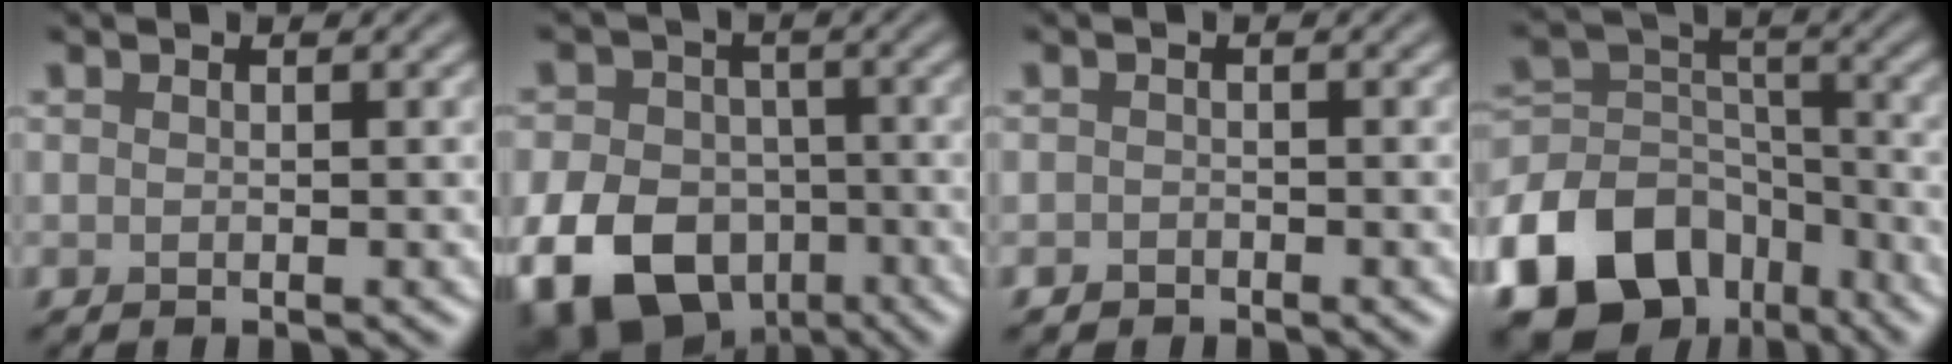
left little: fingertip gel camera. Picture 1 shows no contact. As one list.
[{"total": 13.9, "force": [-6.2, 10.3, 7.0], "torque": [-0.121, -0.033, -0.130]}, {"total": 0.8, "force": [-0.6, 0.5, 0.0], "torque": [0.004, -0.002, -0.011]}, {"total": 14.3, "force": [-8.7, 9.6, 6.1], "torque": [-0.141, 0.004, -0.156]}]